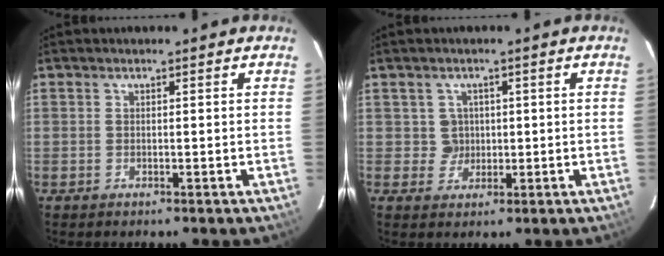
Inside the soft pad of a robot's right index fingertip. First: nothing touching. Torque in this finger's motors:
{"motor_torque": [0.14, 0.18, -0.04, 0.00]}